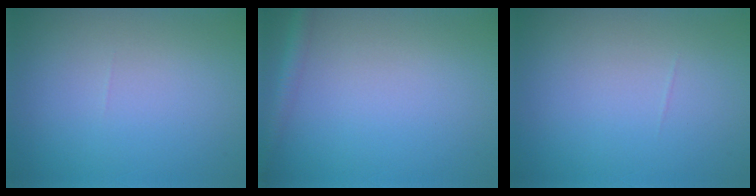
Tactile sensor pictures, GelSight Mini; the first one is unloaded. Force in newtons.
{"total": 1.9, "press": 1.9, "slide": 0.1}
{"total": 0.0}